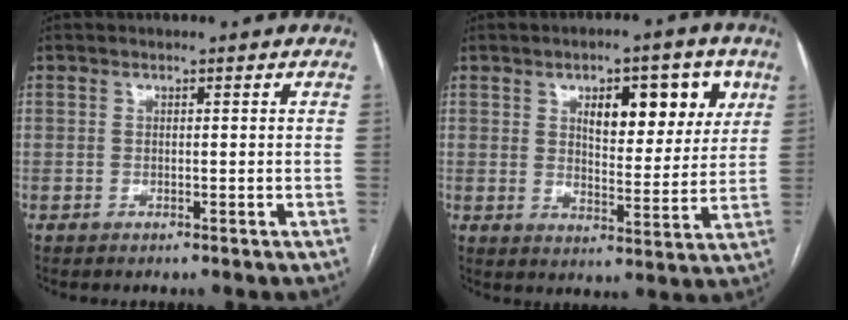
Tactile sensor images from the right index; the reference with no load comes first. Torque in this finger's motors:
{"motor_torque": [0.49, 0.43, 0.64, 0.09]}